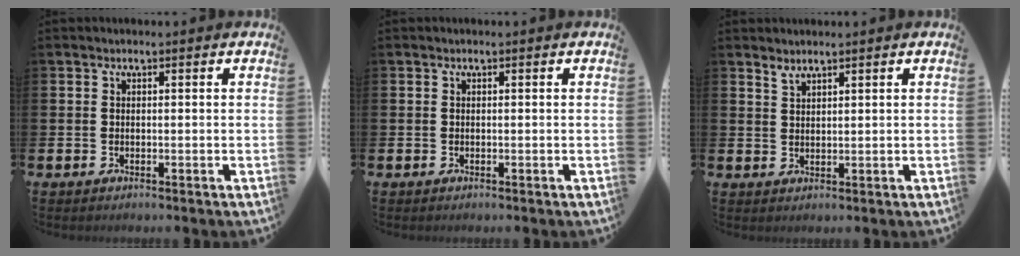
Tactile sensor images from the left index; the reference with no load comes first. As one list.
[{"total": 0.0}, {"total": 1.8, "force": [1.7, 0.3, 0.2], "torque": [0.009, -0.008, 0.029]}]